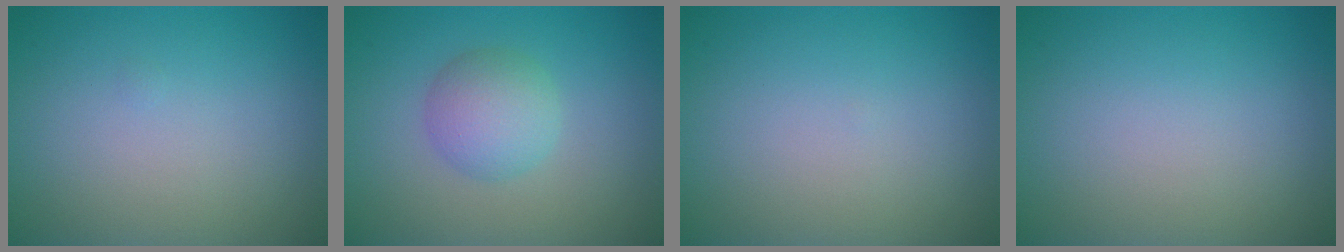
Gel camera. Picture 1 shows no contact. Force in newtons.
{"total": 3.4, "press": 3.4, "slide": 0.1}
{"total": 0.0}
{"total": 0.0}